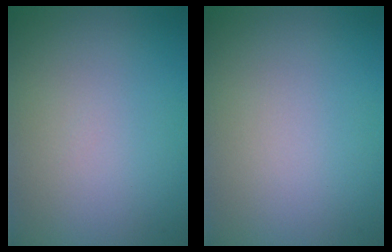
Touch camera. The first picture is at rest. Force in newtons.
{"total": 0.0}